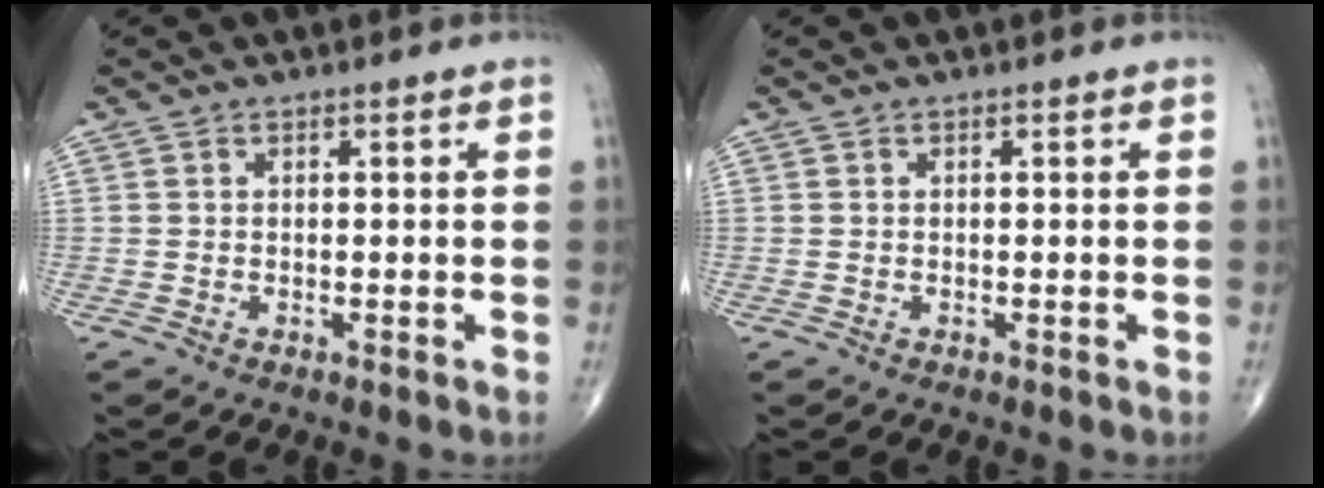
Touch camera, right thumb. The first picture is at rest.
{"total": 0.0}